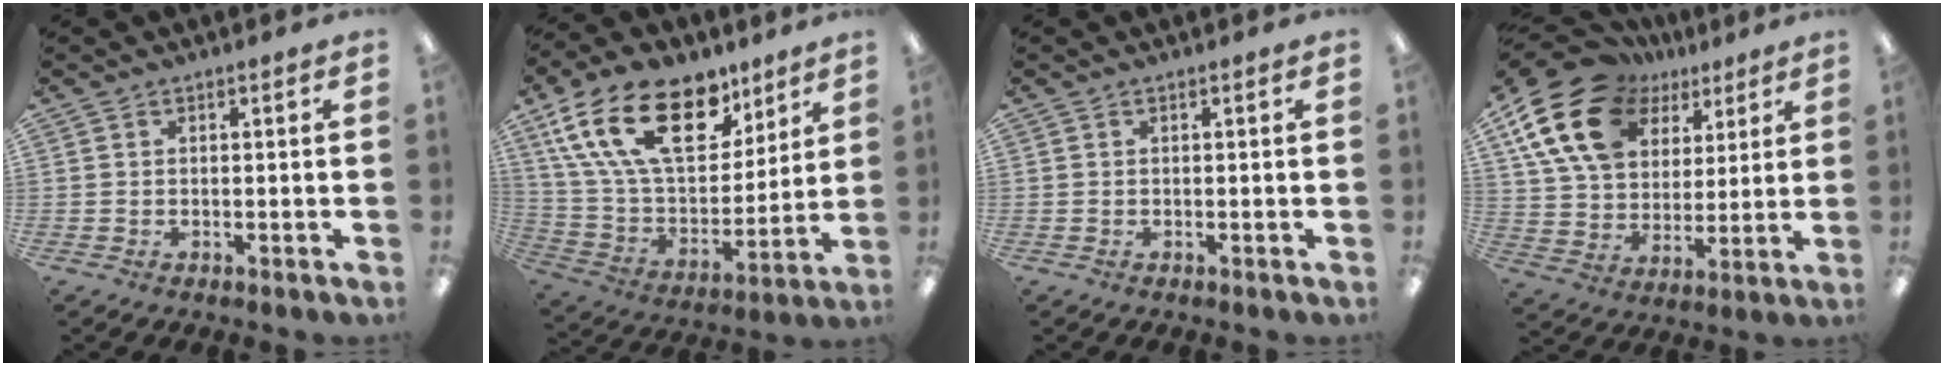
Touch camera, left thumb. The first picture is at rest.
{"total": 23.7, "force": [12.5, 13.0, 15.5], "torque": [-0.293, -0.048, 0.223]}
{"total": 0.0}
{"total": 21.5, "force": [10.6, 14.5, 11.9], "torque": [-0.240, -0.039, 0.195]}